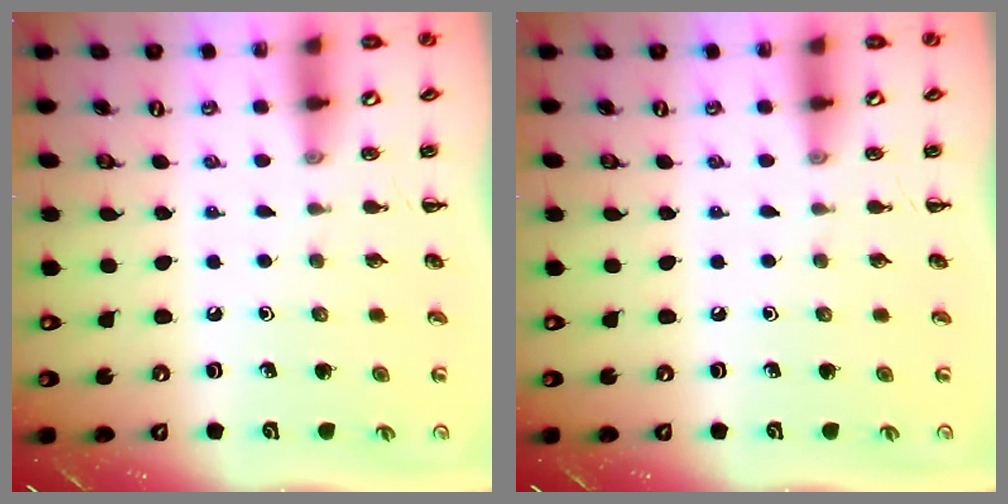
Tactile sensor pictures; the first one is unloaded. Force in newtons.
{"total": 0.0}